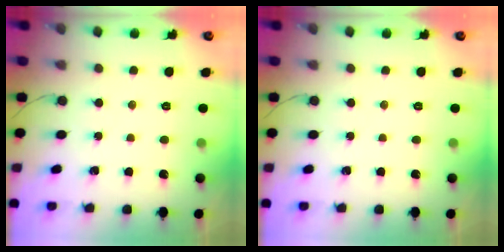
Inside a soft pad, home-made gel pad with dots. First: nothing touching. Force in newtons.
{"total": 0.0}